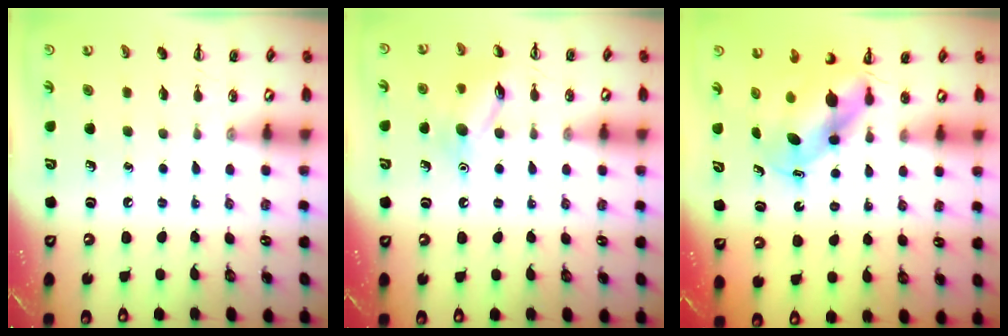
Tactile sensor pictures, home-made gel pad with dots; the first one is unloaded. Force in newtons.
{"total": 11.3, "press": 11.2, "slide": 1.0}
{"total": 5.8, "press": 5.7, "slide": 1.3}